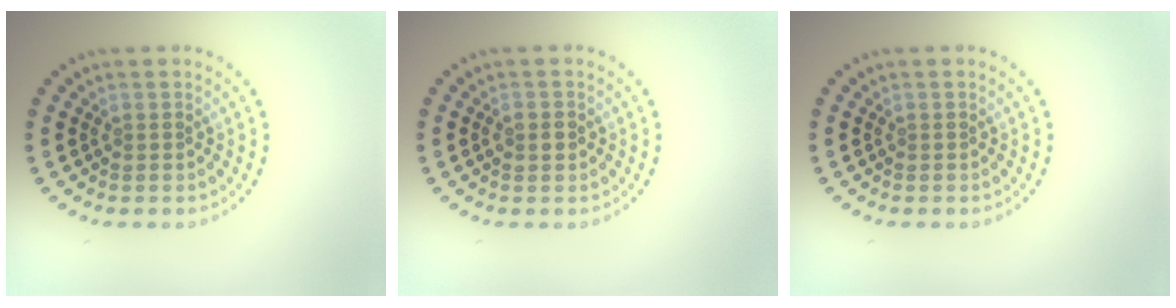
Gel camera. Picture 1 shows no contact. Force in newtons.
{"total": 1.6, "press": 1.6, "slide": 0.1}
{"total": 0.0}